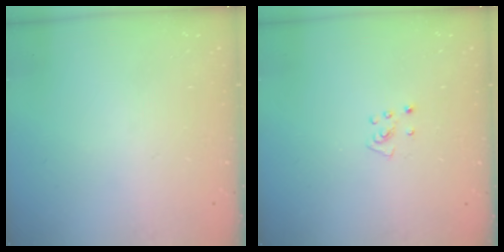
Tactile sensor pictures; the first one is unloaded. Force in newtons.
{"total": 4.4, "press": 4.4, "slide": 0.3}